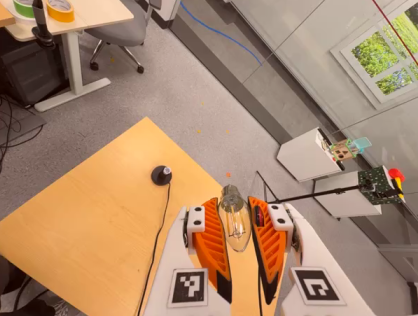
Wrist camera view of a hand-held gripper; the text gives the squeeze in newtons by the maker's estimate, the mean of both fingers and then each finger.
{"total": 19.3, "left": 21.8, "right": 16.8}